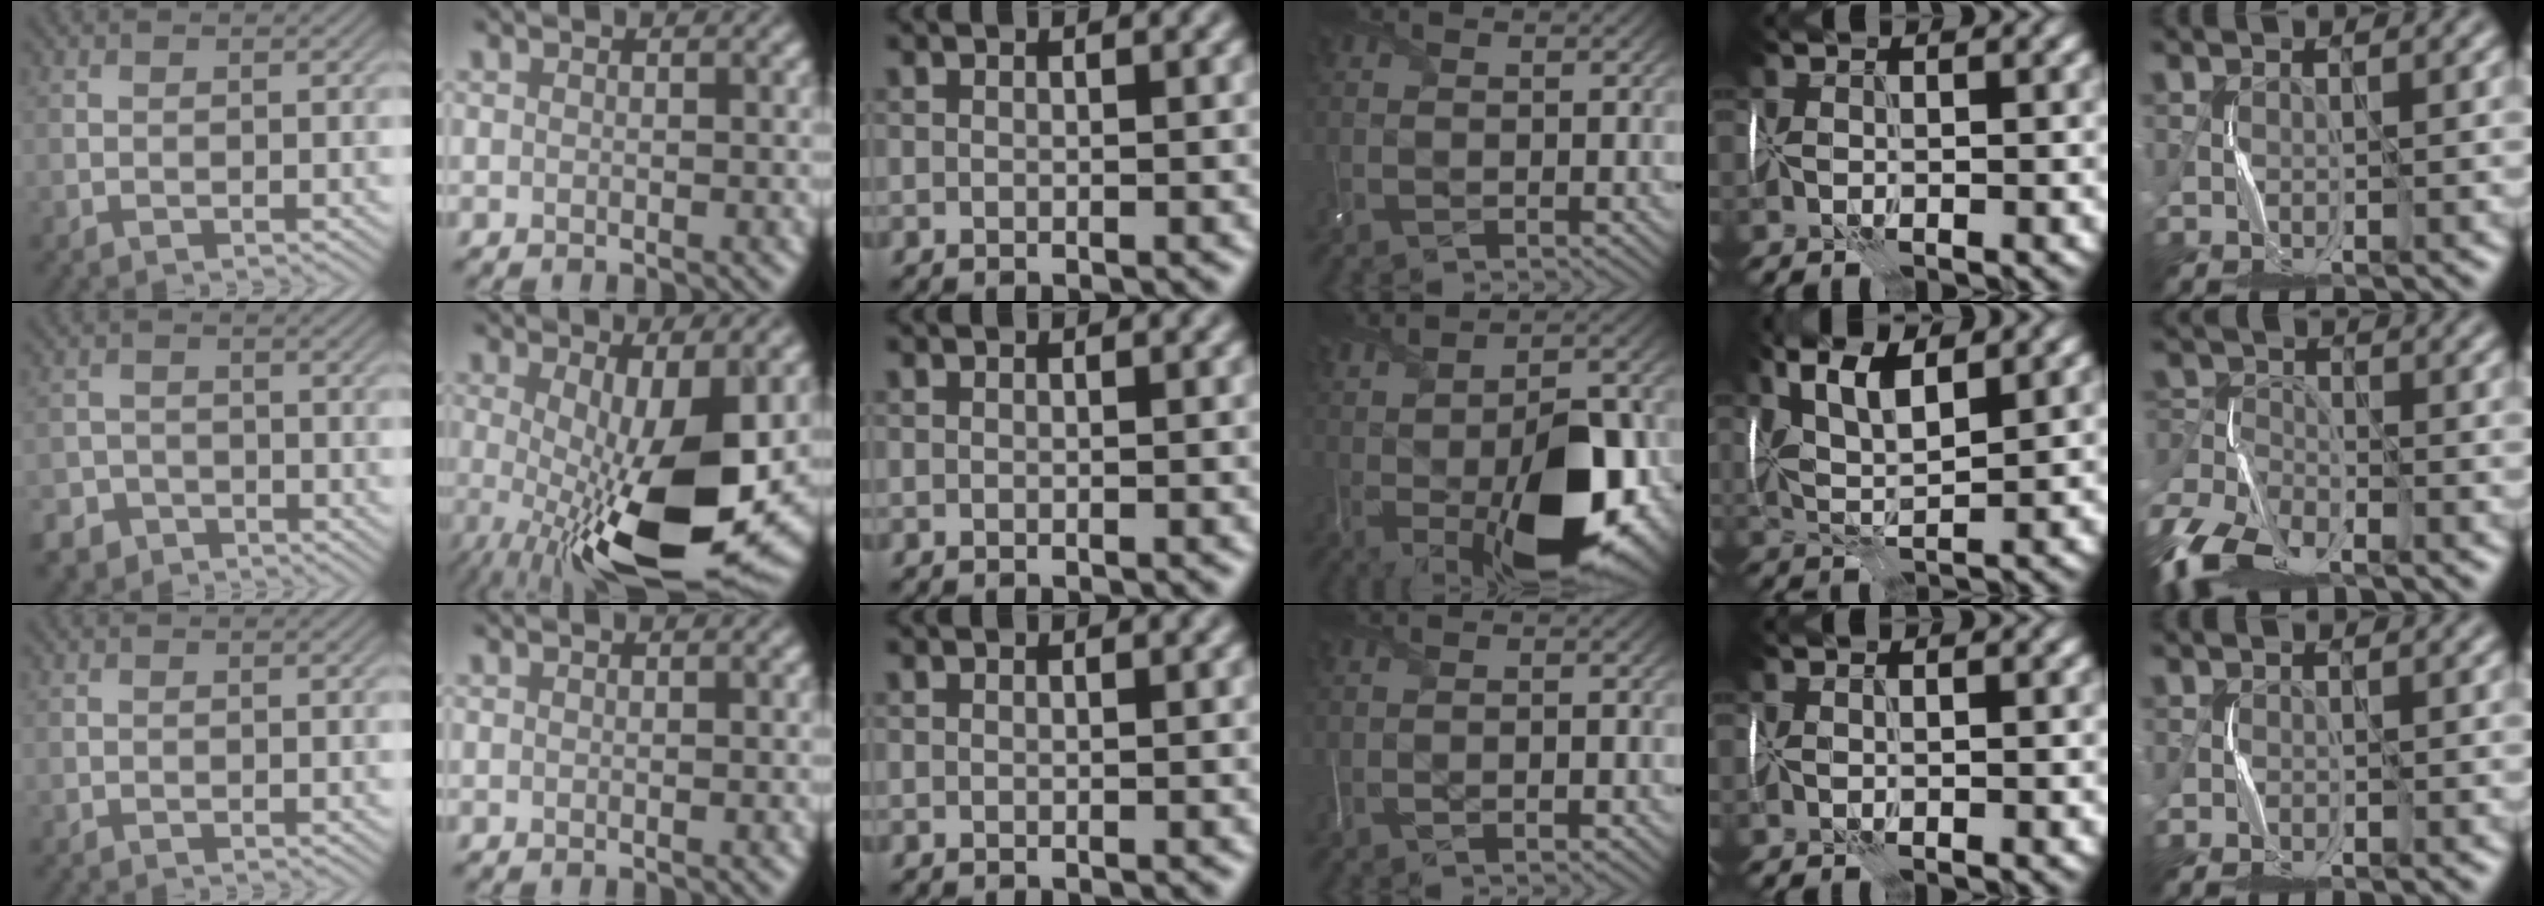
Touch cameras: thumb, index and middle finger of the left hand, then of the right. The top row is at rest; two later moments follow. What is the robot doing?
{"motion": "wrap", "object": "scarf"}